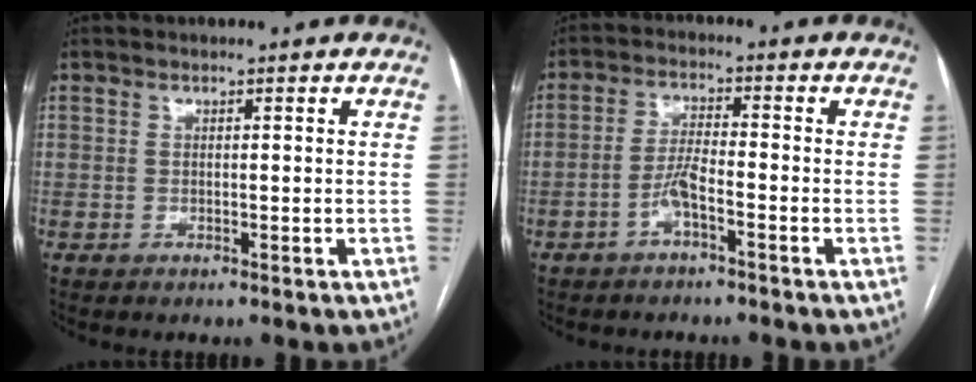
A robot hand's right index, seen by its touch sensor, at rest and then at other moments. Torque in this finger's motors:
{"motor_torque": [0.09, 0.09, 0.06, 0.05]}